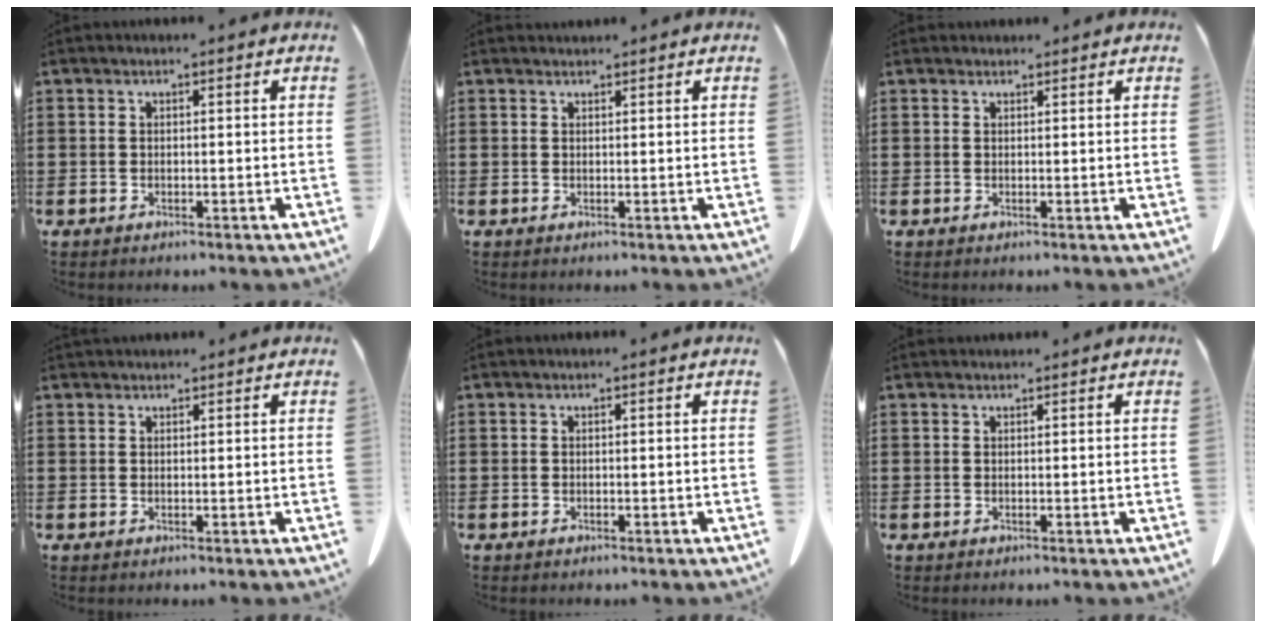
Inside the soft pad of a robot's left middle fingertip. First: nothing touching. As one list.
[{"total": 0.7, "force": [0.7, 0.2, 0.1], "torque": [-0.003, 0.000, 0.014]}, {"total": 0.7, "force": [0.7, 0.2, 0.1], "torque": [0.004, -0.003, 0.012]}, {"total": 0.9, "force": [0.9, 0.2, 0.0], "torque": [-0.003, 0.000, 0.019]}, {"total": 0.0}, {"total": 0.5, "force": [0.5, 0.0, 0.1], "torque": [-0.003, 0.000, 0.011]}]